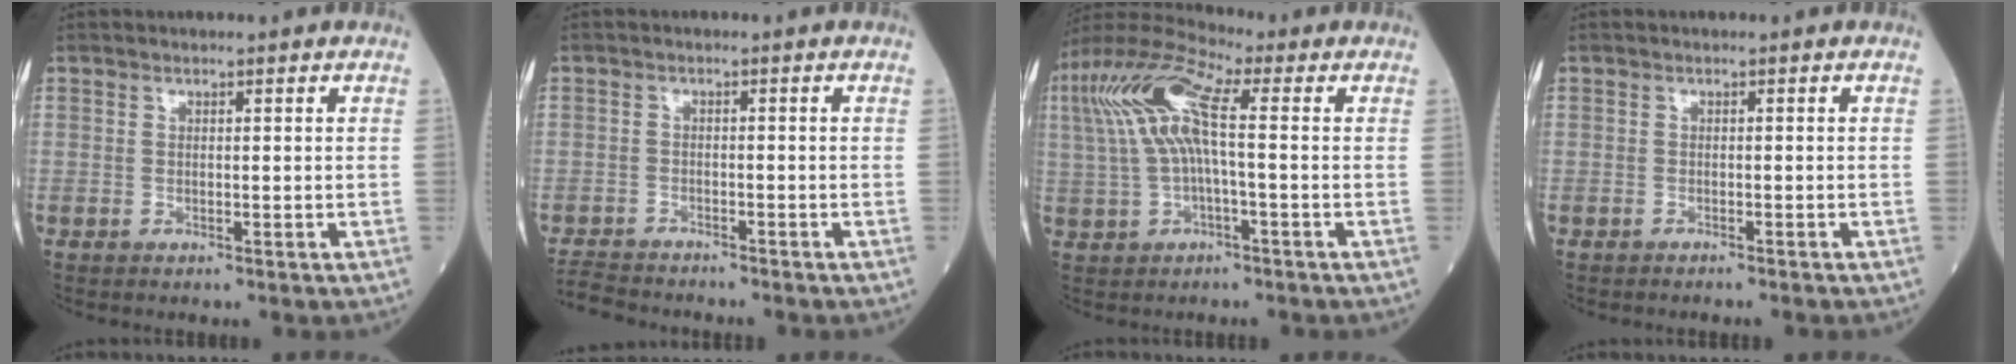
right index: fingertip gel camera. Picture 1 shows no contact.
{"total": 5.6, "force": [-5.4, 1.1, 0.7], "torque": [-0.010, -0.015, -0.095]}
{"total": 10.7, "force": [1.6, 2.1, 10.4], "torque": [-0.231, 0.035, 0.028]}
{"total": 2.2, "force": [-2.0, 0.2, 0.7], "torque": [-0.014, -0.001, -0.025]}